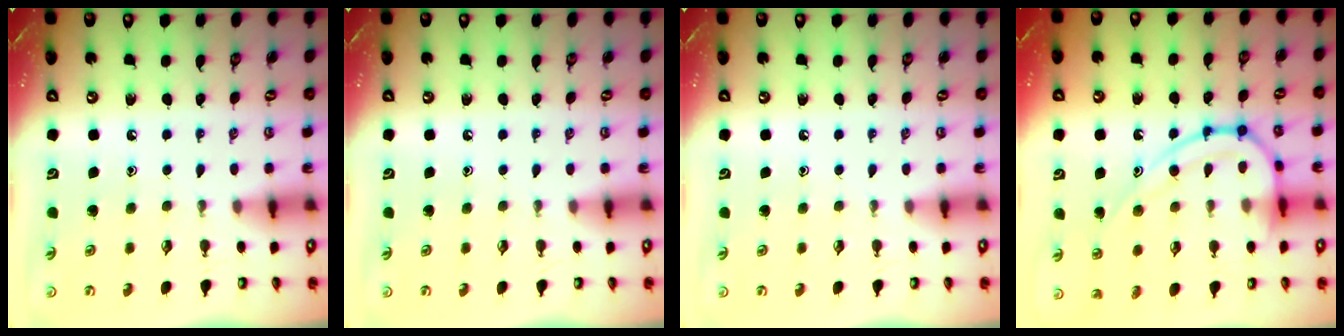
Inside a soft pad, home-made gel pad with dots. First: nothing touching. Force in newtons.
{"total": 0.0}
{"total": 0.0}
{"total": 14.8, "press": 14.8, "slide": 0.6}